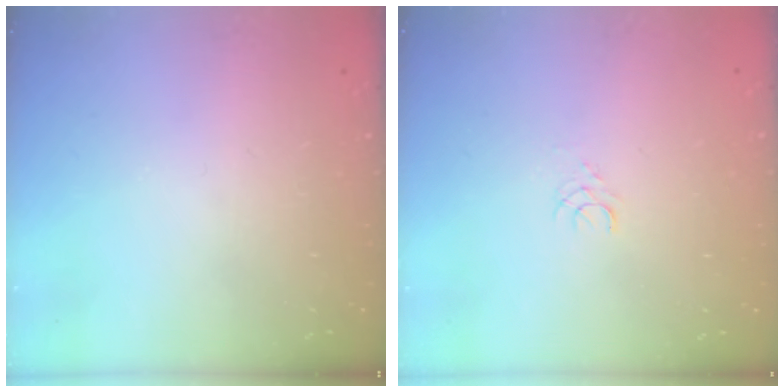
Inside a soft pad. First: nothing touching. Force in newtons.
{"total": 2.4, "press": 2.4, "slide": 0.3}